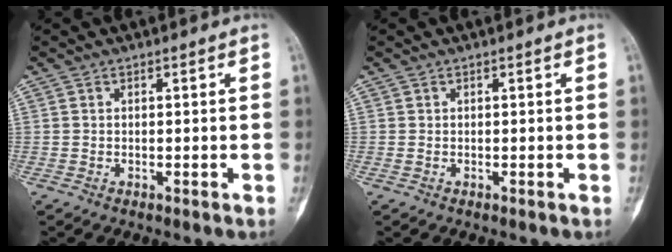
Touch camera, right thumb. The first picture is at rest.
{"total": 0.0}